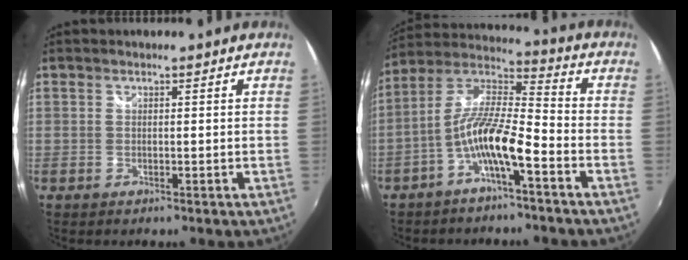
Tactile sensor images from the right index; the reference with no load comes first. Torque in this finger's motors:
{"motor_torque": [1.40, -0.74, 0.92, 0.21]}